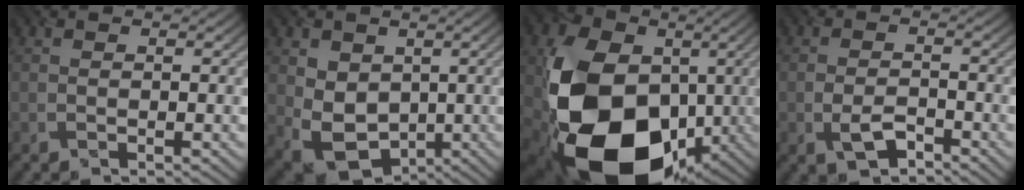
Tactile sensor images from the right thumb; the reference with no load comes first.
{"total": 7.8, "force": [0.2, 6.2, 4.7], "torque": [-0.117, -0.021, 0.005]}
{"total": 20.0, "force": [-3.5, 14.5, 13.3], "torque": [-0.286, -0.039, -0.054]}
{"total": 3.8, "force": [-2.0, 1.9, 2.6], "torque": [-0.051, -0.001, -0.039]}